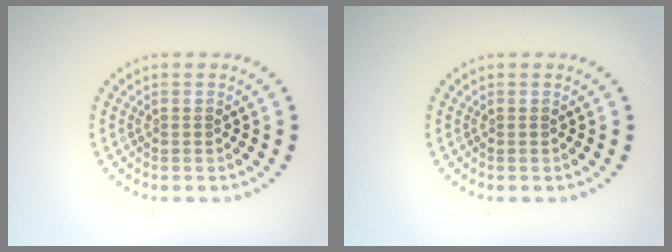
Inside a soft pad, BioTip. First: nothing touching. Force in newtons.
{"total": 0.0}